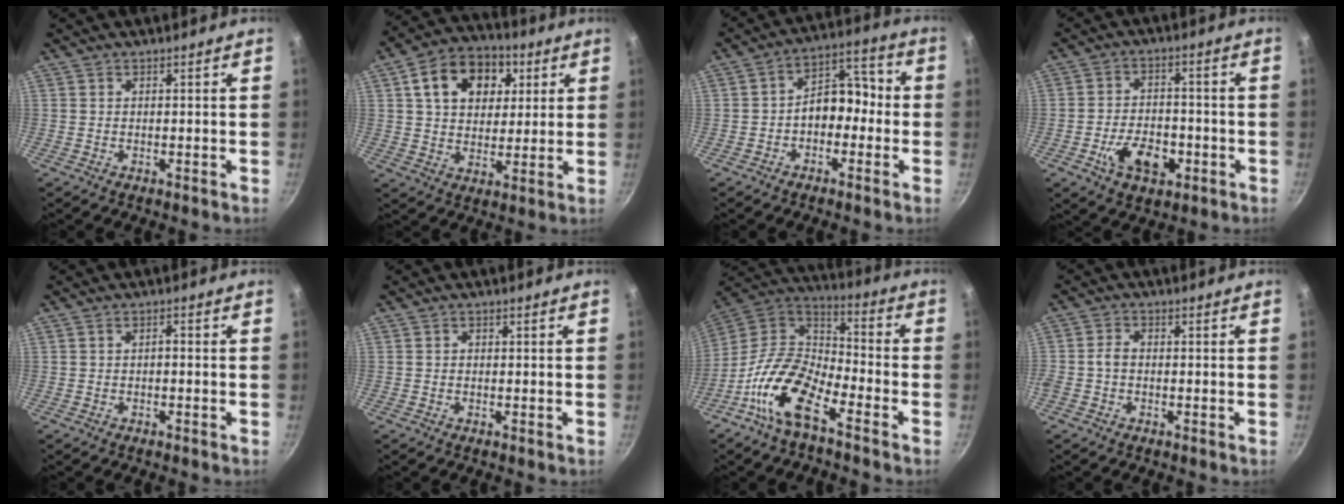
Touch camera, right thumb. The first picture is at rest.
{"total": 15.4, "force": [5.2, 11.2, 9.1], "torque": [-0.117, 0.006, 0.076]}
{"total": 9.2, "force": [-1.9, 6.3, 6.3], "torque": [-0.046, 0.051, -0.042]}
{"total": 9.9, "force": [-3.6, 6.2, 6.8], "torque": [-0.093, 0.021, -0.056]}
{"total": 1.2, "force": [-0.5, 0.6, 0.9], "torque": [-0.013, 0.013, -0.006]}
{"total": 0.7, "force": [0.0, 0.7, 0.3], "torque": [-0.003, 0.004, 0.000]}
{"total": 15.5, "force": [-8.6, 6.8, 11.0], "torque": [-0.197, 0.071, -0.187]}
{"total": 2.8, "force": [-0.6, 2.1, 1.8], "torque": [-0.034, 0.014, -0.017]}